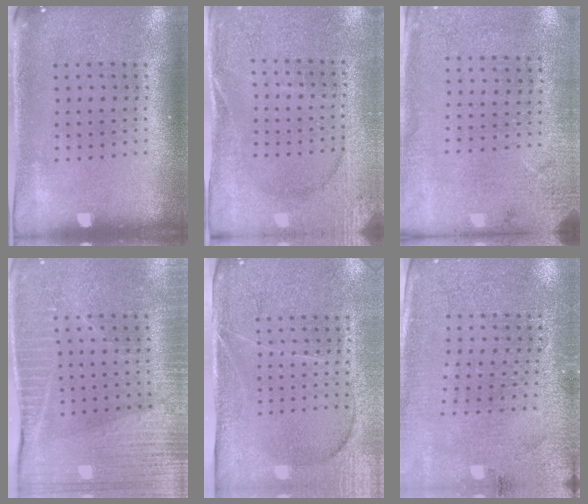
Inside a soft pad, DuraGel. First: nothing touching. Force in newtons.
{"total": 2.6, "press": 2.5, "slide": 0.4}
{"total": 2.7, "press": 2.2, "slide": 1.6}
{"total": 3.5, "press": 3.4, "slide": 0.6}
{"total": 4.0, "press": 3.5, "slide": 1.9}
{"total": 2.8, "press": 2.7, "slide": 0.5}